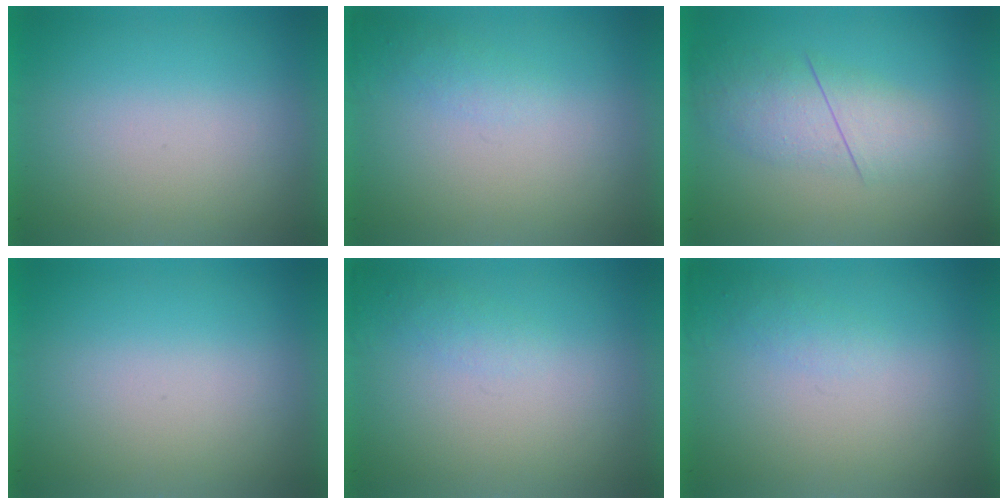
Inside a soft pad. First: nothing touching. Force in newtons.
{"total": 1.2}
{"total": 2.8}
{"total": 0.0}
{"total": 1.1}
{"total": 1.1}